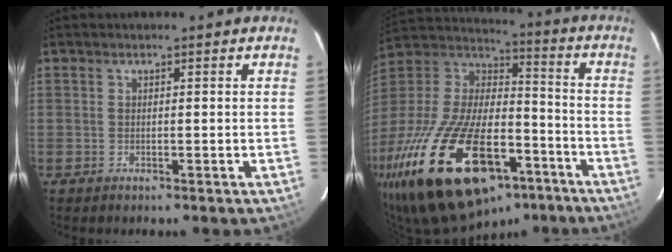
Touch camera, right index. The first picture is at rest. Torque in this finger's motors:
{"motor_torque": [2.14, 0.00, 1.06, 0.21]}